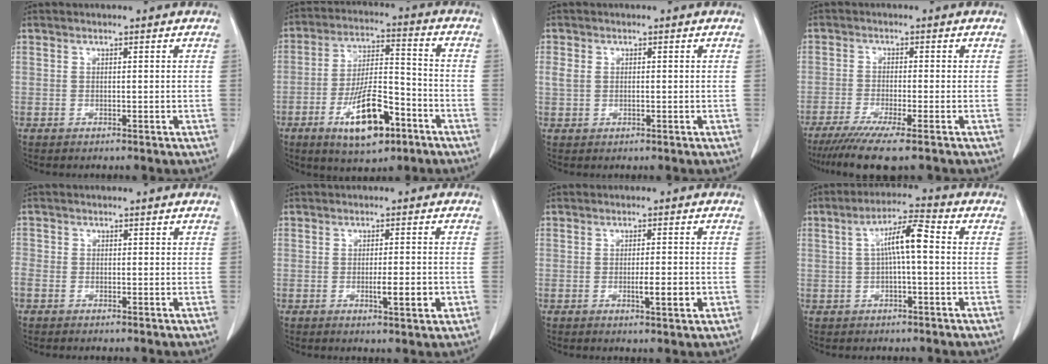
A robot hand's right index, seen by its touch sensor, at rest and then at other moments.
{"total": 13.2, "force": [-6.6, 4.1, 10.6], "torque": [-0.198, -0.004, -0.109]}
{"total": 2.2, "force": [0.1, 1.5, 1.6], "torque": [-0.045, 0.012, 0.004]}
{"total": 8.1, "force": [-6.0, -0.1, 5.5], "torque": [-0.086, -0.020, -0.096]}
{"total": 3.4, "force": [-1.7, 2.6, 1.2], "torque": [-0.047, 0.000, -0.037]}
{"total": 4.5, "force": [-1.3, 0.6, 4.2], "torque": [-0.066, -0.003, -0.017]}
{"total": 3.9, "force": [-1.2, 0.5, 3.7], "torque": [-0.058, -0.003, -0.015]}
{"total": 6.5, "force": [0.4, 1.0, 6.4], "torque": [-0.116, 0.022, 0.006]}